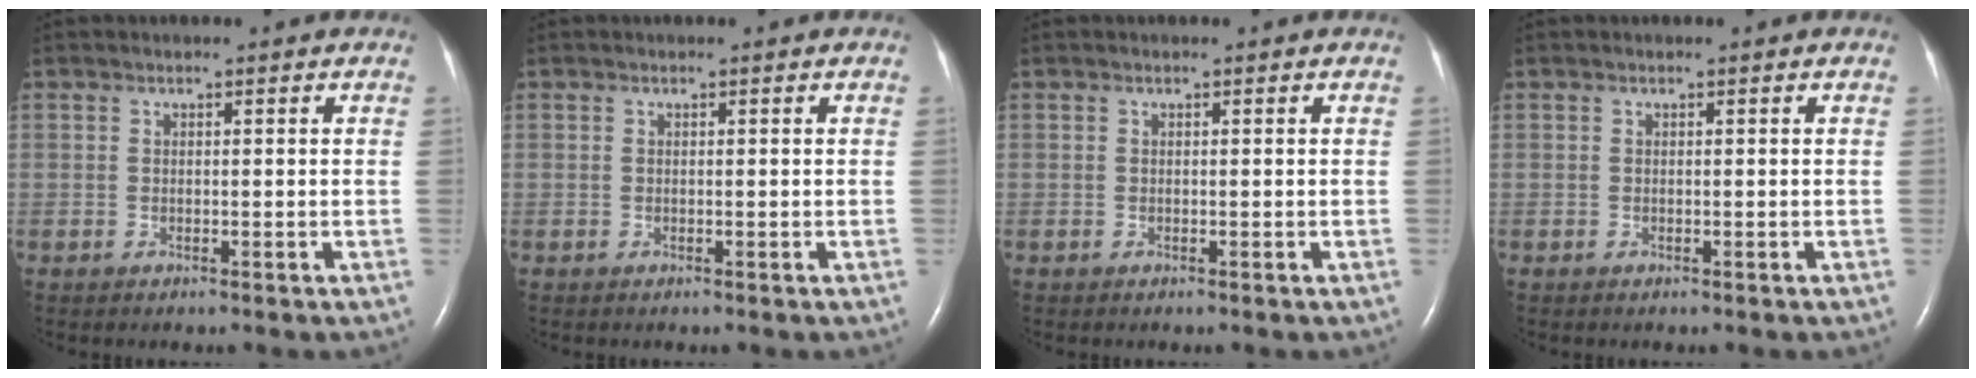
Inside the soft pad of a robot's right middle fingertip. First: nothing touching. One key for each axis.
{"total": 0.0}
{"total": 0.0}
{"total": 0.0}